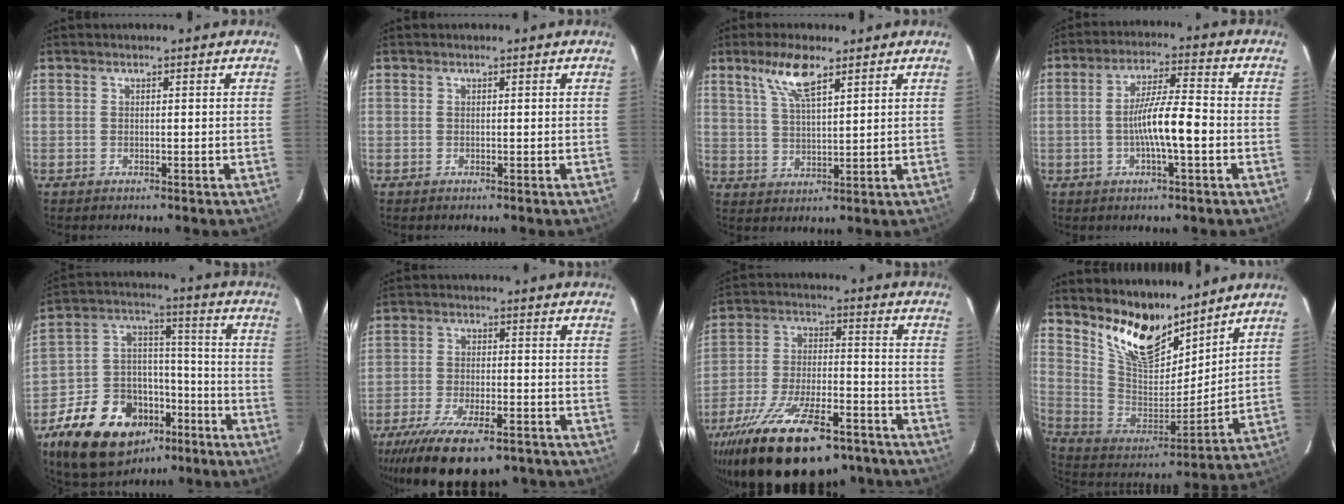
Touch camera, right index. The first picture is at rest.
{"total": 0.0}
{"total": 7.3, "force": [4.7, 1.9, 5.3], "torque": [-0.103, 0.007, 0.094]}
{"total": 8.7, "force": [-2.0, 0.8, 8.5], "torque": [-0.156, 0.002, -0.035]}
{"total": 21.5, "force": [-12.6, 13.6, 10.9], "torque": [-0.236, 0.041, -0.189]}
{"total": 18.7, "force": [-13.6, 6.6, 11.1], "torque": [-0.225, -0.045, -0.210]}
{"total": 26.8, "force": [-19.5, 10.1, 15.5], "torque": [-0.287, -0.033, -0.288]}
{"total": 15.7, "force": [12.4, 6.0, 7.7], "torque": [-0.156, -0.007, 0.238]}